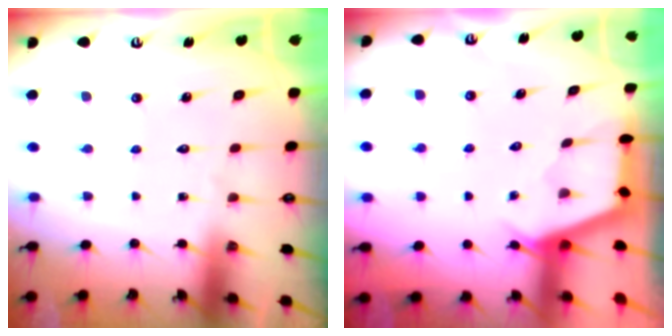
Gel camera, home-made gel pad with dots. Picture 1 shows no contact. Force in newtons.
{"total": 2.8, "press": 2.8, "slide": 0.4}